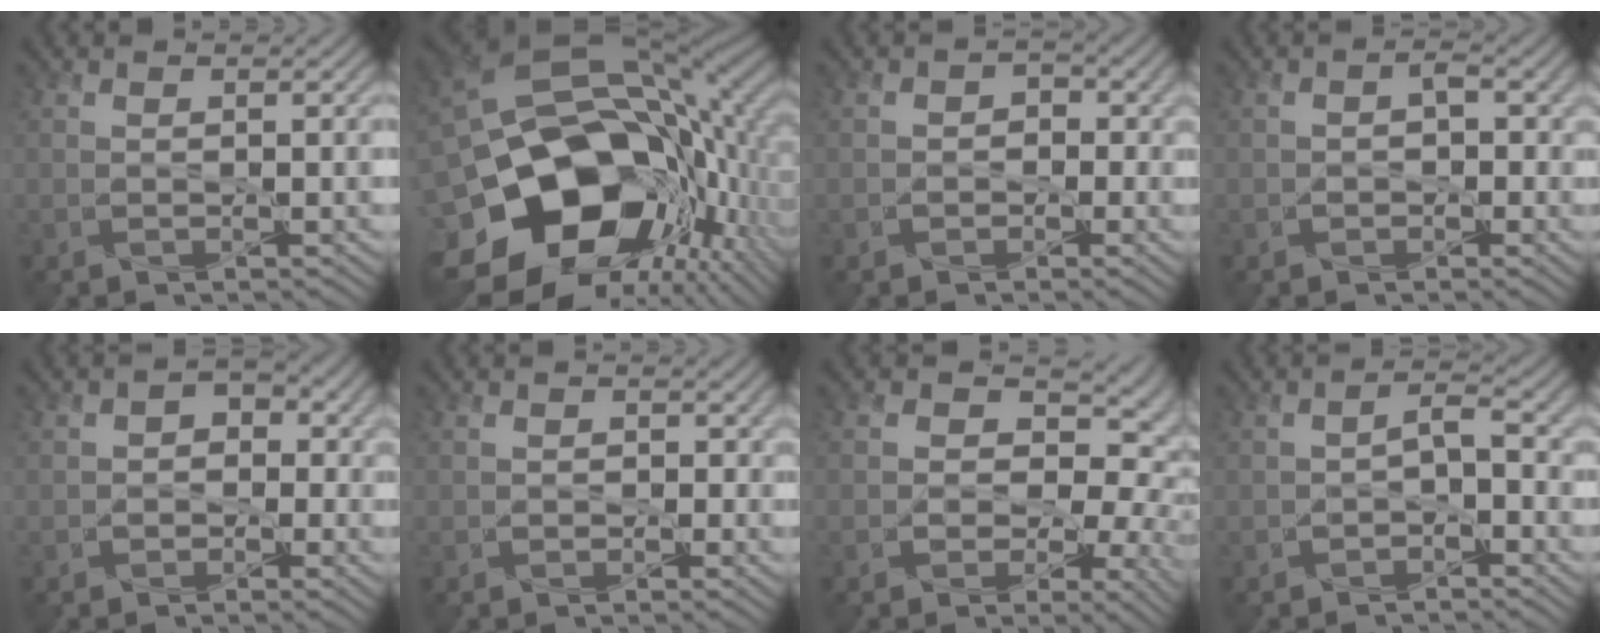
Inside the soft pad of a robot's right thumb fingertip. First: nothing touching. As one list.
[{"total": 22.6, "force": [-5.0, 16.2, 15.0], "torque": [-0.313, -0.024, -0.069]}, {"total": 3.3, "force": [-0.7, 3.0, 1.2], "torque": [-0.010, 0.014, -0.019]}, {"total": 2.8, "force": [-0.7, 2.2, 1.6], "torque": [-0.017, 0.001, -0.007]}, {"total": 3.9, "force": [-0.6, 3.4, 1.8], "torque": [-0.018, 0.007, -0.015]}, {"total": 2.4, "force": [-0.4, 2.2, 0.8], "torque": [-0.017, 0.004, -0.003]}, {"total": 11.8, "force": [-1.0, 9.1, 7.5], "torque": [-0.105, 0.006, -0.027]}, {"total": 2.6, "force": [-1.7, 1.4, 1.5], "torque": [-0.023, 0.002, -0.029]}]